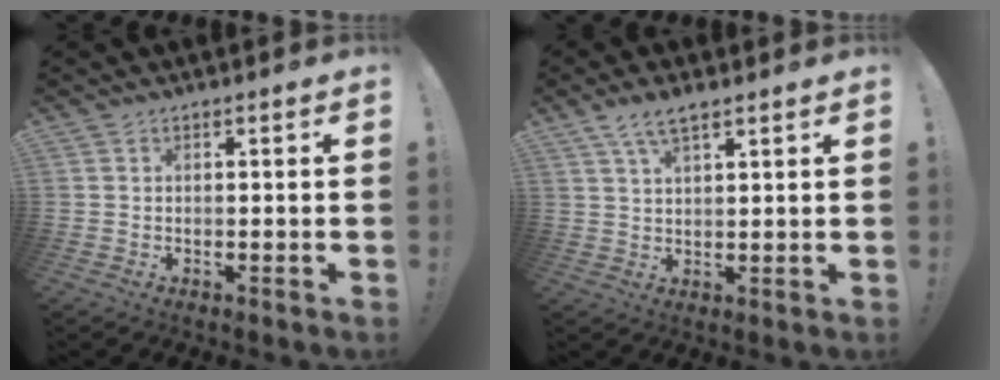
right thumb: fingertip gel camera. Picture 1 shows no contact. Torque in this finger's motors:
{"motor_torque": [0.59, 0.63, 0.32, 0.21, 0.00]}